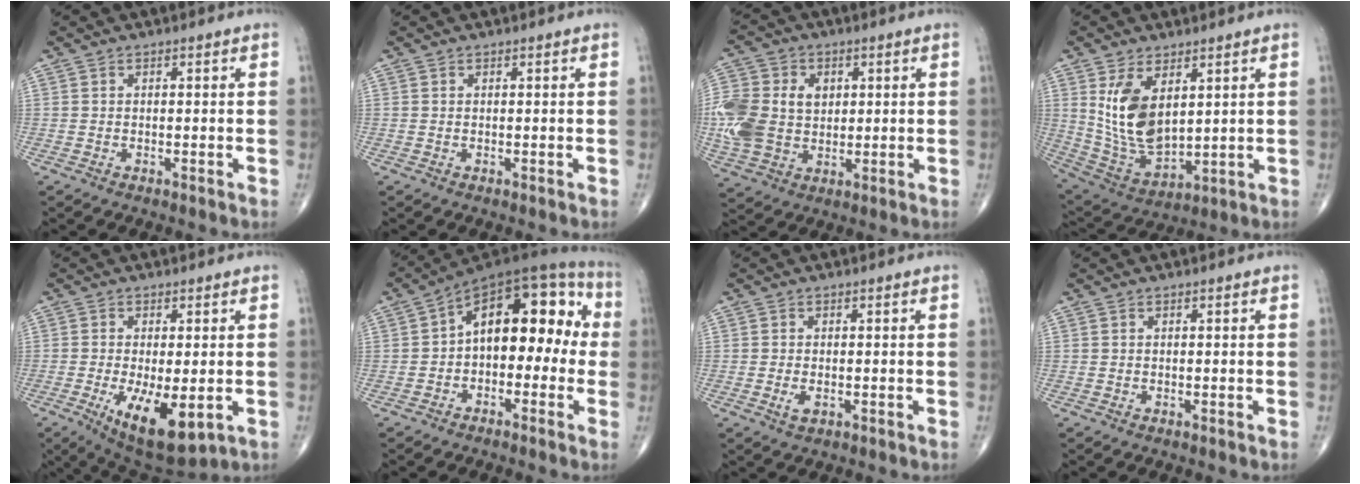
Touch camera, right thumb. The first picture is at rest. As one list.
[{"total": 0.0}, {"total": 16.5, "force": [1.2, 12.5, 10.7], "torque": [-0.241, 0.004, 0.029]}, {"total": 12.7, "force": [3.9, 6.8, 10.0], "torque": [-0.174, -0.026, 0.096]}, {"total": 11.9, "force": [-3.4, 4.6, 10.4], "torque": [-0.169, -0.022, -0.039]}, {"total": 15.8, "force": [0.2, 9.3, 12.8], "torque": [-0.140, 0.052, -0.012]}, {"total": 2.0, "force": [-0.5, 1.0, 1.7], "torque": [-0.035, -0.003, -0.008]}, {"total": 0.0}]